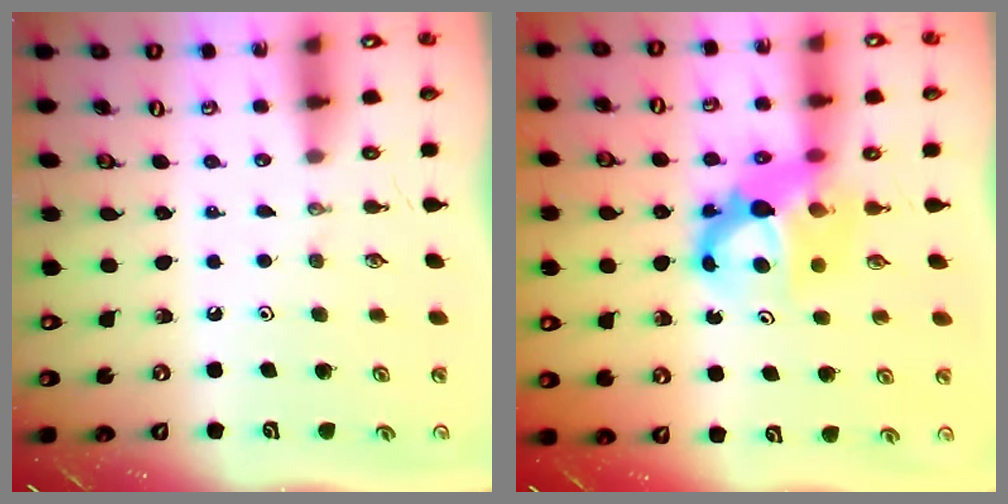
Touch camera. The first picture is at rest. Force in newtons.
{"total": 8.3, "press": 8.2, "slide": 0.8}